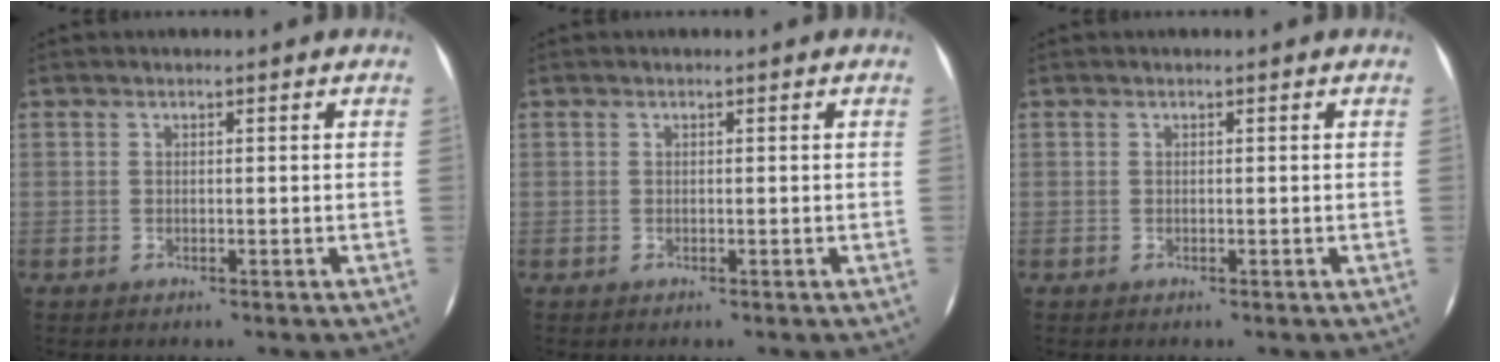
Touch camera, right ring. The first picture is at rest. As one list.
[{"total": 0.0}, {"total": 0.0}]